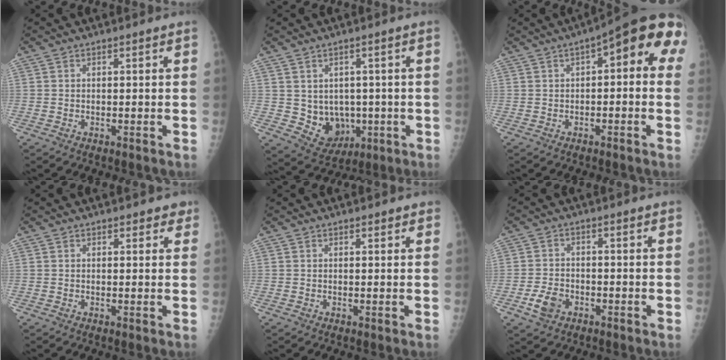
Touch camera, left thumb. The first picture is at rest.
{"total": 7.7, "force": [-0.5, 6.6, 4.0], "torque": [-0.024, -0.007, 0.015]}
{"total": 11.7, "force": [2.6, 4.6, 10.5], "torque": [-0.102, 0.032, 0.017]}
{"total": 2.0, "force": [1.4, 1.2, 0.6], "torque": [0.020, -0.004, 0.009]}
{"total": 0.9, "force": [0.7, 0.5, 0.1], "torque": [0.006, -0.004, 0.004]}
{"total": 4.4, "force": [-2.1, 3.1, 2.3], "torque": [-0.041, 0.009, -0.038]}